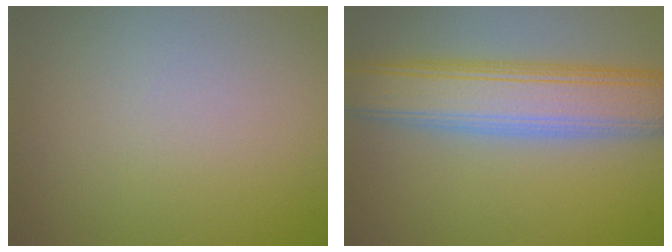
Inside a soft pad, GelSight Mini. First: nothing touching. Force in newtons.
{"total": 7.8, "press": 7.8, "slide": 0.1}